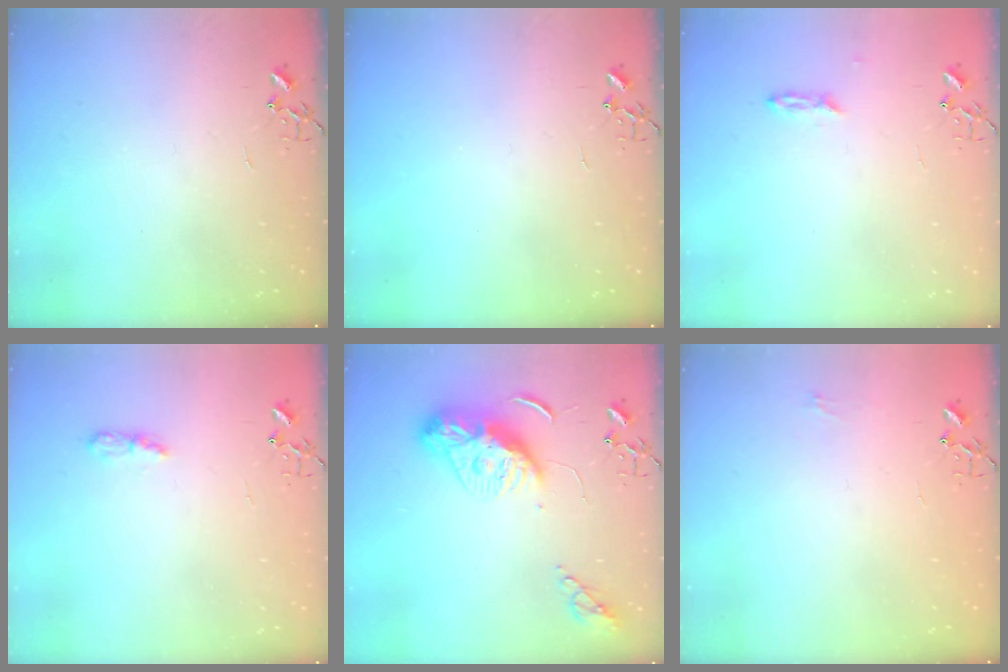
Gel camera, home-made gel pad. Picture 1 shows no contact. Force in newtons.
{"total": 0.0}
{"total": 2.3, "press": 2.2, "slide": 0.4}
{"total": 6.1, "press": 6.1, "slide": 0.5}
{"total": 11.6, "press": 11.6, "slide": 1.0}
{"total": 5.0, "press": 5.0, "slide": 0.7}